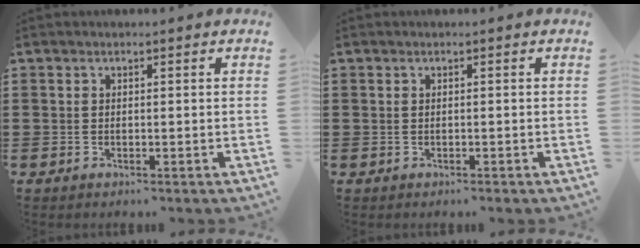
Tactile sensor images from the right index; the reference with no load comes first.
{"total": 0.0}